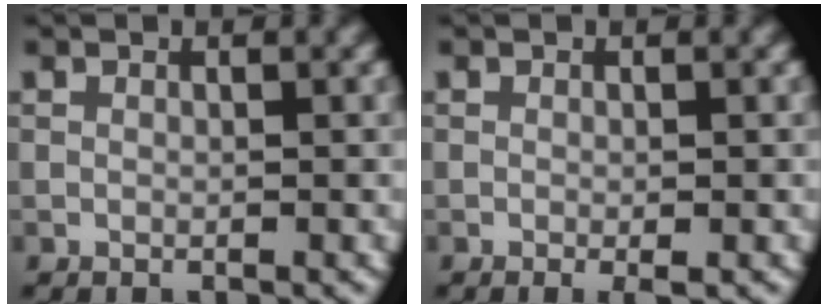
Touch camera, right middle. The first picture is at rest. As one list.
[{"total": 1.1, "force": [-0.4, 0.1, 1.0], "torque": [-0.015, -0.005, -0.007]}]